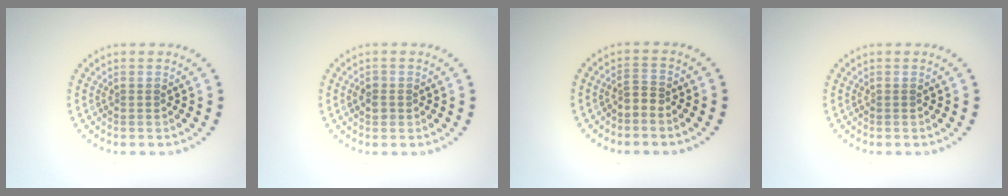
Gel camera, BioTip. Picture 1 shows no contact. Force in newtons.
{"total": 1.2, "press": 1.2, "slide": 0.4}
{"total": 1.2, "press": 0.7, "slide": 1.0}
{"total": 0.0}